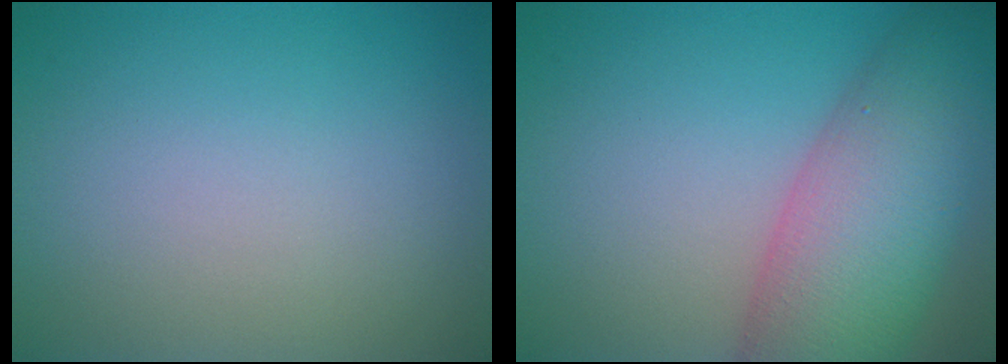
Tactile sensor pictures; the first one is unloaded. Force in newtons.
{"total": 10.1, "press": 10.1, "slide": 0.6}